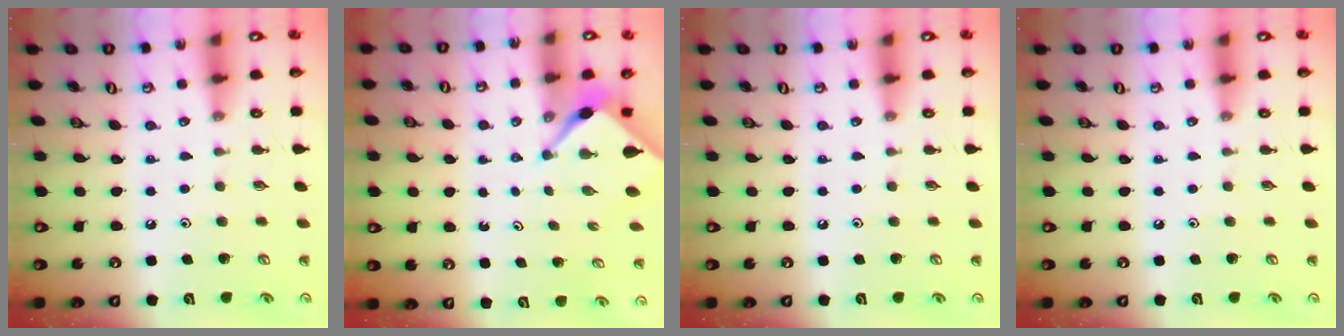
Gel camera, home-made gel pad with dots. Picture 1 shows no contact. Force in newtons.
{"total": 2.6, "press": 2.6, "slide": 0.2}
{"total": 0.0}
{"total": 0.0}